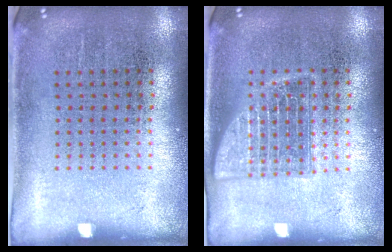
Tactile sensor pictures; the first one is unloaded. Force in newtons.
{"total": 2.5, "press": 2.5, "slide": 0.4}